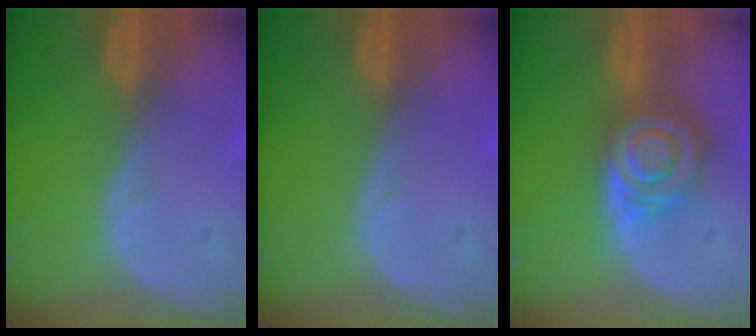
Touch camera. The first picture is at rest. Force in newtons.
{"total": 0.0}
{"total": 8.2, "press": 7.2, "slide": 4.0}